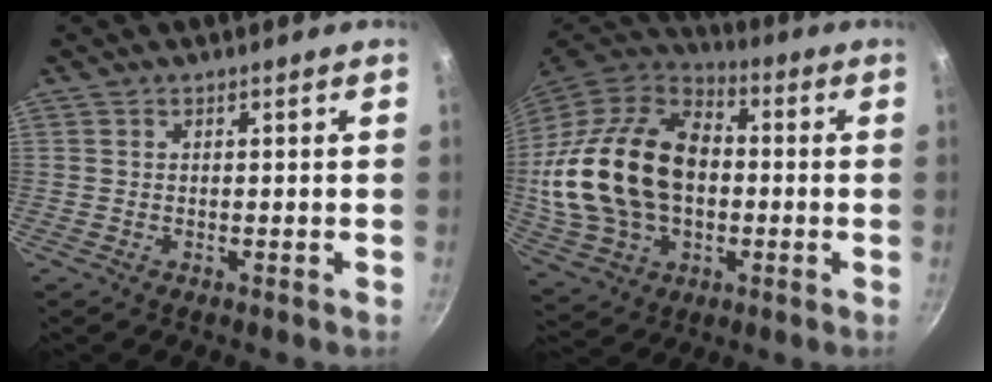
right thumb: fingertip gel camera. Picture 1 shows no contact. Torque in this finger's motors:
{"motor_torque": [-0.63, 2.33, 2.08, -0.69, 0.41]}